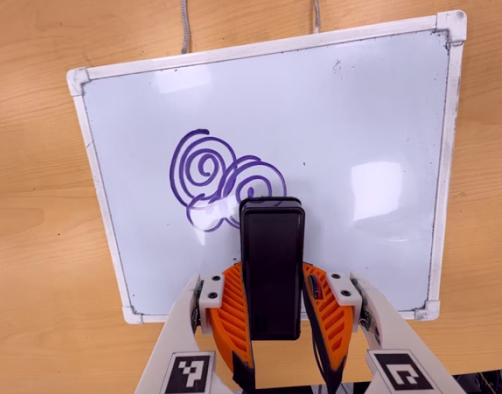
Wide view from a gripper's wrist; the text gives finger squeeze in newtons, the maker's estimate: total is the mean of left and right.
{"total": 4.9, "left": 3.7, "right": 6.1}